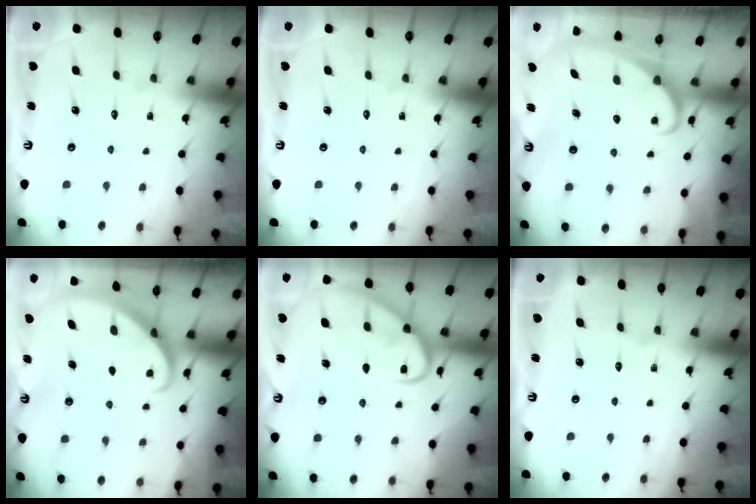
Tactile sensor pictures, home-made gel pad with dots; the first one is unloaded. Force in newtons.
{"total": 0.0}
{"total": 2.4, "press": 2.3, "slide": 0.3}
{"total": 2.6, "press": 2.6, "slide": 0.2}
{"total": 12.9, "press": 12.9, "slide": 1.1}
{"total": 0.0}